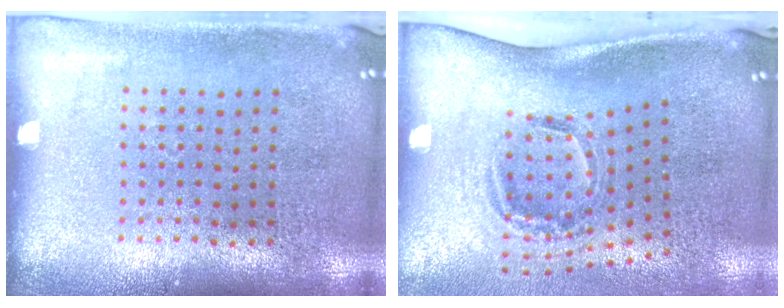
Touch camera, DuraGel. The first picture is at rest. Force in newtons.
{"total": 2.0, "press": 1.2, "slide": 1.7}